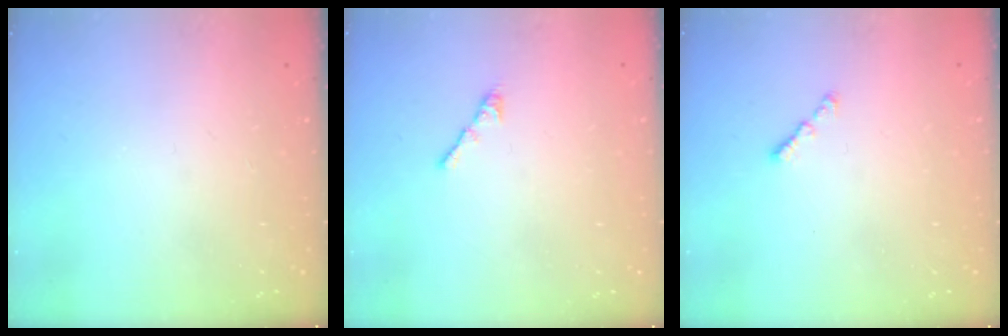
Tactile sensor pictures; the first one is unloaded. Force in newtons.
{"total": 0.6, "press": 0.4, "slide": 0.4}
{"total": 1.0, "press": 0.9, "slide": 0.5}